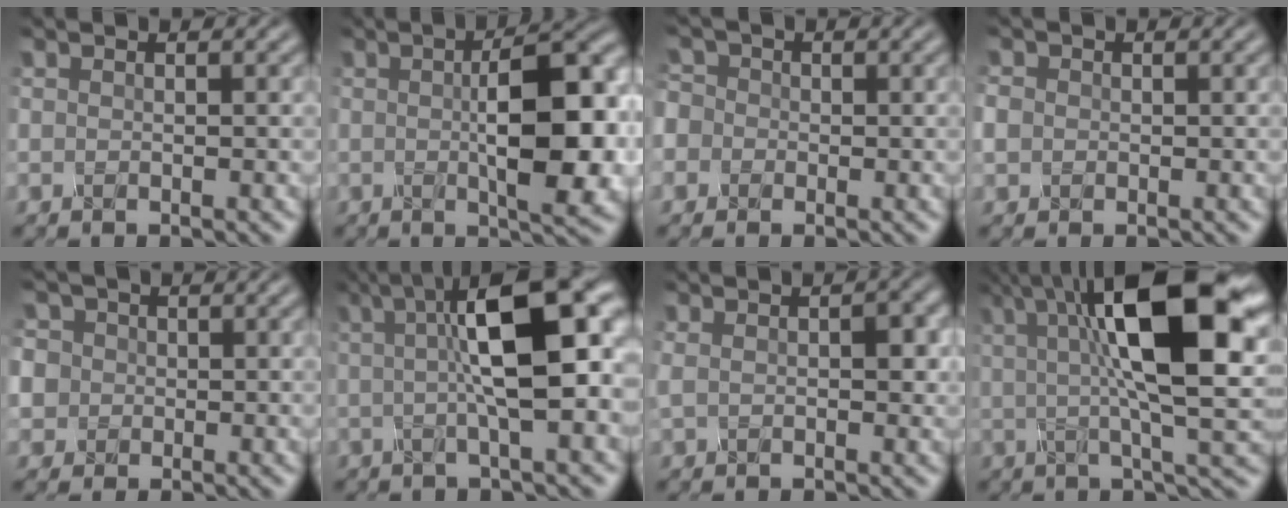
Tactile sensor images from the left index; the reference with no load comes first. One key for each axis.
{"total": 9.6, "fx": 0.2, "fy": 2.7, "fz": 9.2, "tx": -0.127, "ty": 0.004, "tz": 0.002}
{"total": 4.1, "fx": -0.7, "fy": 3.8, "fz": 1.3, "tx": -0.022, "ty": 0.026, "tz": -0.050}
{"total": 1.4, "fx": 0.0, "fy": 1.3, "fz": 0.5, "tx": -0.008, "ty": 0.001, "tz": -0.007}
{"total": 6.5, "fx": 1.3, "fy": 5.9, "fz": 2.4, "tx": -0.059, "ty": 0.036, "tz": -0.008}
{"total": 10.6, "fx": 2.0, "fy": 2.5, "fz": 10.1, "tx": -0.136, "ty": 0.022, "tz": 0.026}
{"total": 3.1, "fx": 0.6, "fy": 1.7, "fz": 2.5, "tx": -0.044, "ty": 0.005, "tz": 0.011}
{"total": 13.5, "fx": 4.0, "fy": 3.5, "fz": 12.4, "tx": -0.190, "ty": 0.009, "tz": 0.060}